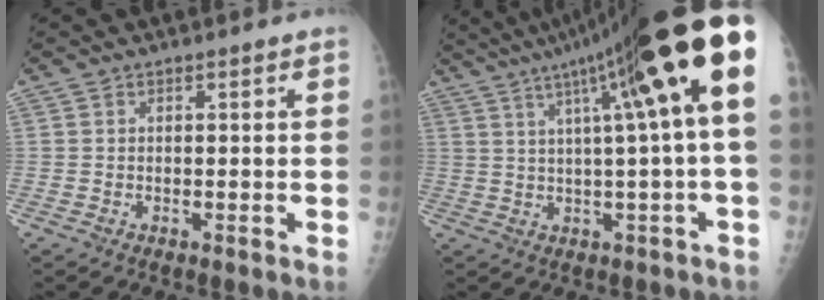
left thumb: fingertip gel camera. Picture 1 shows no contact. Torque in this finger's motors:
{"motor_torque": [0.66, 1.76, 2.10, -0.67, 0.25]}